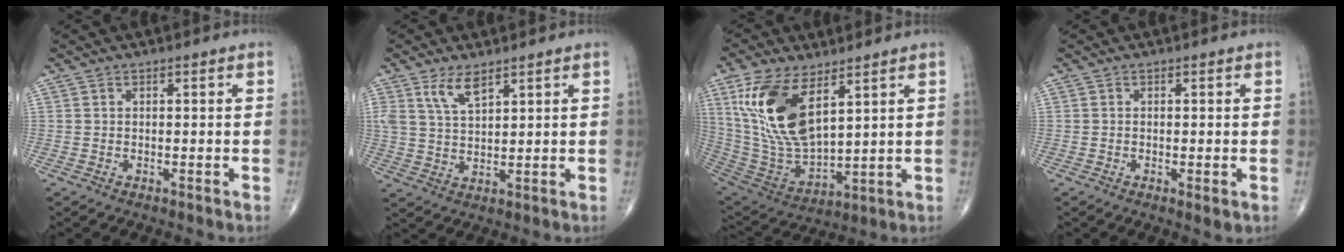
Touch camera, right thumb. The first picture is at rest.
{"total": 5.3, "force": [3.4, 2.0, 3.5], "torque": [-0.065, -0.019, 0.070]}
{"total": 18.2, "force": [7.6, 8.5, 14.2], "torque": [-0.273, -0.032, 0.162]}
{"total": 1.3, "force": [-0.2, 0.2, 1.2], "torque": [-0.026, -0.008, -0.006]}